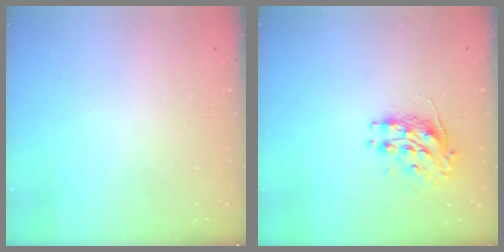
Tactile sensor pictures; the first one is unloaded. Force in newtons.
{"total": 9.0, "press": 9.0, "slide": 0.4}